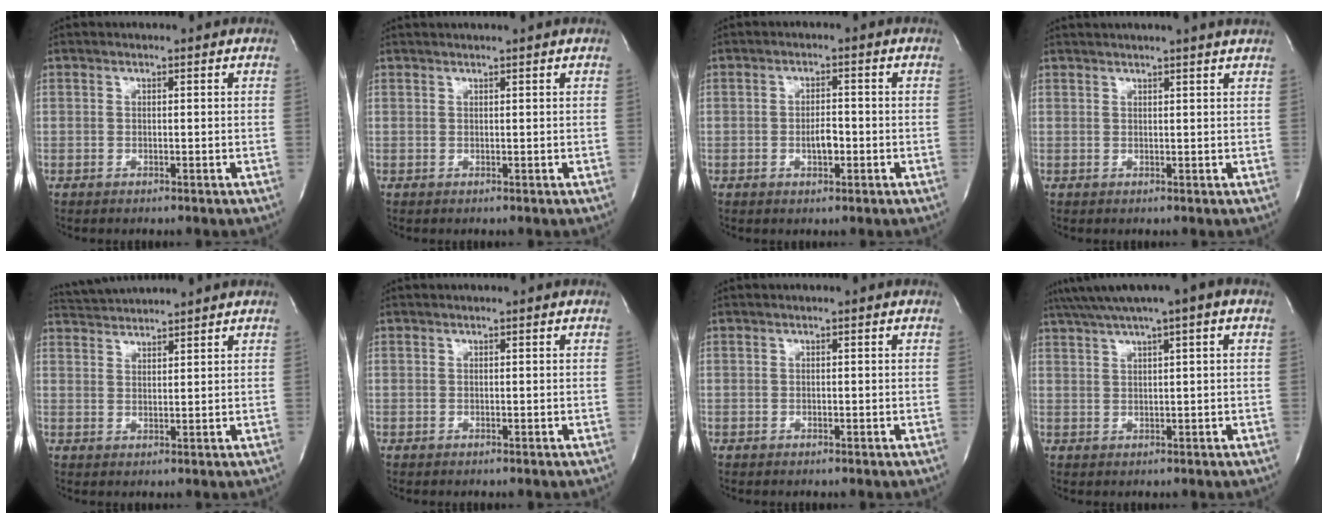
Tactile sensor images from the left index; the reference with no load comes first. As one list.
[{"total": 1.5, "force": [1.2, -0.7, 0.6], "torque": [-0.008, 0.006, 0.026]}, {"total": 2.8, "force": [-0.9, 1.1, 2.4], "torque": [-0.038, 0.000, -0.014]}, {"total": 6.2, "force": [5.5, -1.1, 2.7], "torque": [-0.032, 0.016, 0.054]}, {"total": 5.0, "force": [4.9, -1.0, 0.6], "torque": [-0.017, 0.018, 0.088]}, {"total": 0.0}, {"total": 0.0}, {"total": 7.4, "force": [4.6, -0.1, 5.8], "torque": [-0.104, 0.033, 0.073]}]